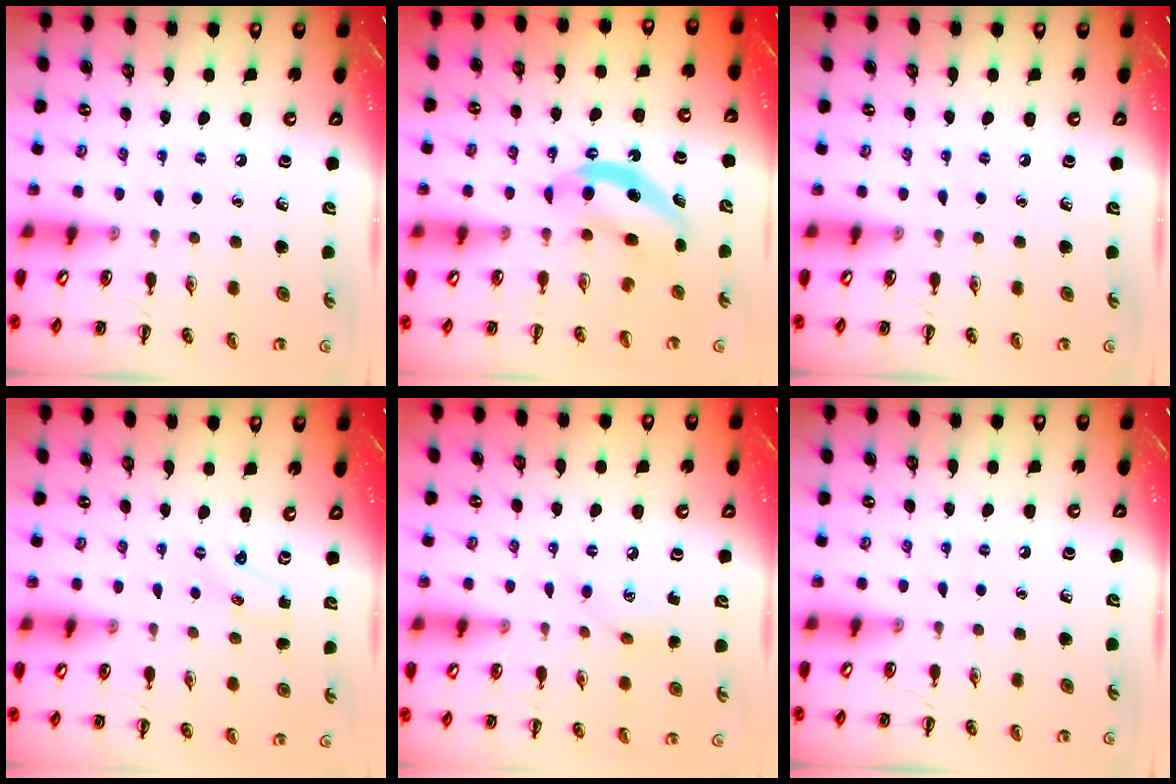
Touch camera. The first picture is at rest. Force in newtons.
{"total": 6.7, "press": 6.6, "slide": 1.0}
{"total": 0.0}
{"total": 0.8, "press": 0.8, "slide": 0.3}
{"total": 7.0, "press": 6.7, "slide": 1.9}
{"total": 0.0}